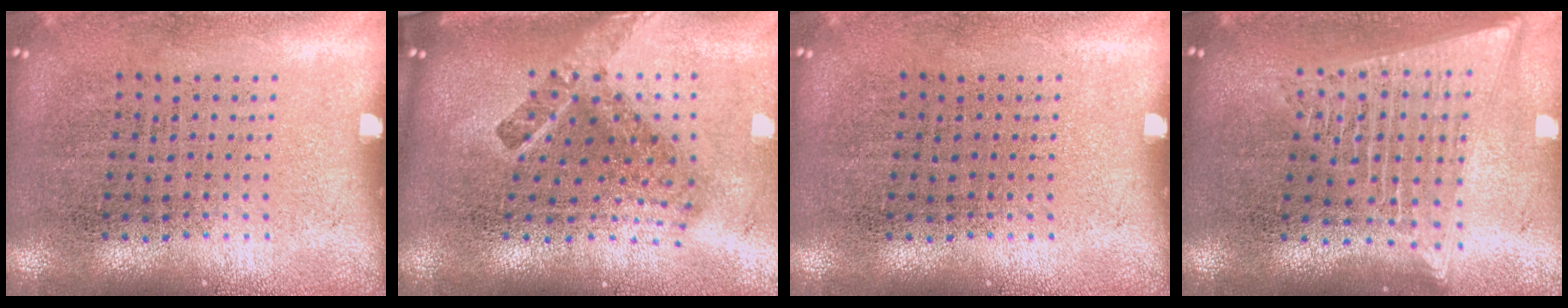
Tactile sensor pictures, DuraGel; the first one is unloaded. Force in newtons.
{"total": 2.6, "press": 1.6, "slide": 2.0}
{"total": 0.0}
{"total": 2.0, "press": 1.7, "slide": 1.0}